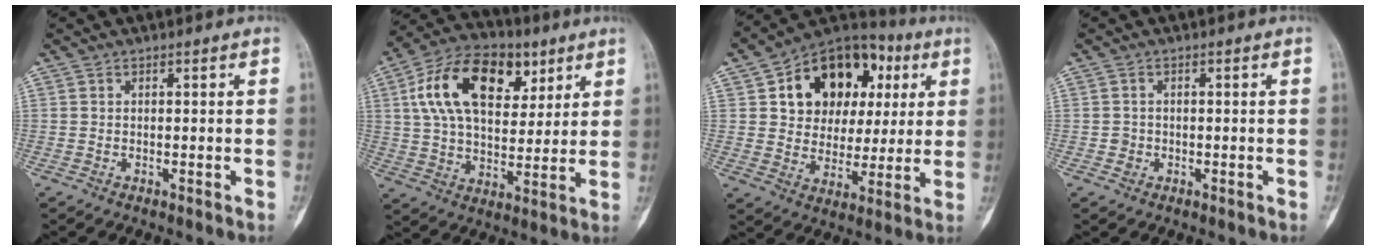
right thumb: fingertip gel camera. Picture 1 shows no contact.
{"total": 20.4, "force": [7.6, 12.4, 14.4], "torque": [-0.226, -0.005, 0.128]}
{"total": 19.3, "force": [6.0, 14.2, 11.7], "torque": [-0.124, 0.015, 0.098]}
{"total": 1.4, "force": [-0.3, 1.3, 0.2], "torque": [0.003, 0.006, -0.006]}